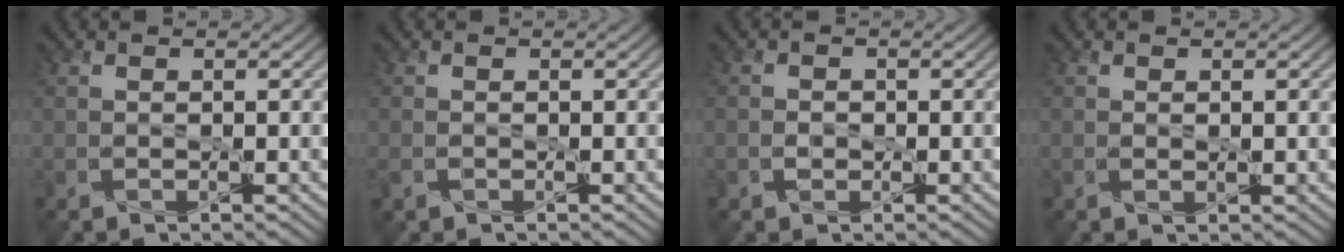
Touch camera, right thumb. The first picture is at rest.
{"total": 1.3, "force": [-0.6, 1.0, 0.6], "torque": [-0.019, -0.007, -0.013]}
{"total": 1.2, "force": [-0.4, 1.0, 0.5], "torque": [-0.009, -0.003, -0.010]}
{"total": 0.8, "force": [0.1, 0.4, 0.7], "torque": [-0.012, -0.003, 0.001]}